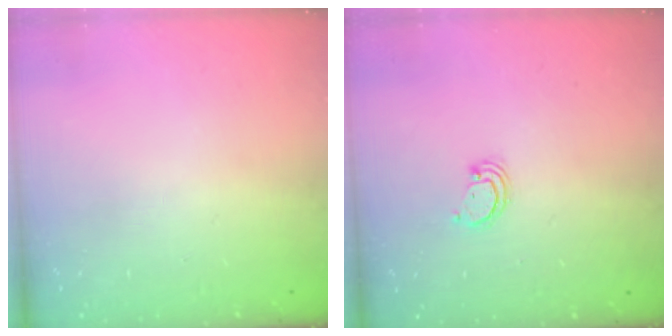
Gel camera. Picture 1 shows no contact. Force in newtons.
{"total": 2.4, "press": 2.4, "slide": 0.2}